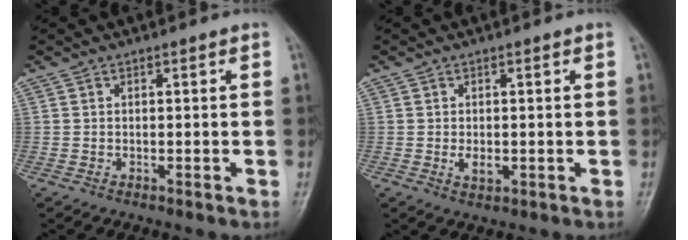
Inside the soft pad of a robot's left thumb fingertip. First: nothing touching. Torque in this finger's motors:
{"motor_torque": [0.03, 0.58, 0.46, 0.16, 0.00]}